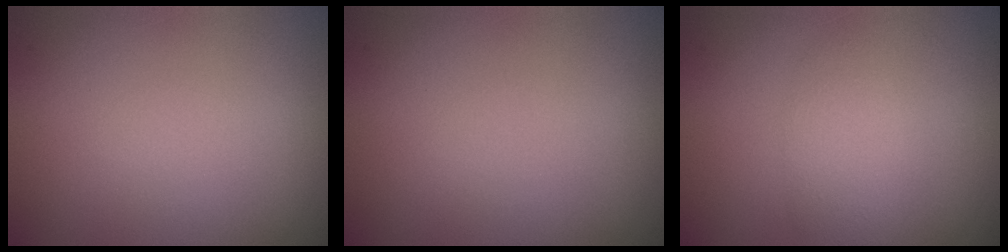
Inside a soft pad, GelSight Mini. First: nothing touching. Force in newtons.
{"total": 0.0}
{"total": 2.4, "press": 2.4, "slide": 0.1}